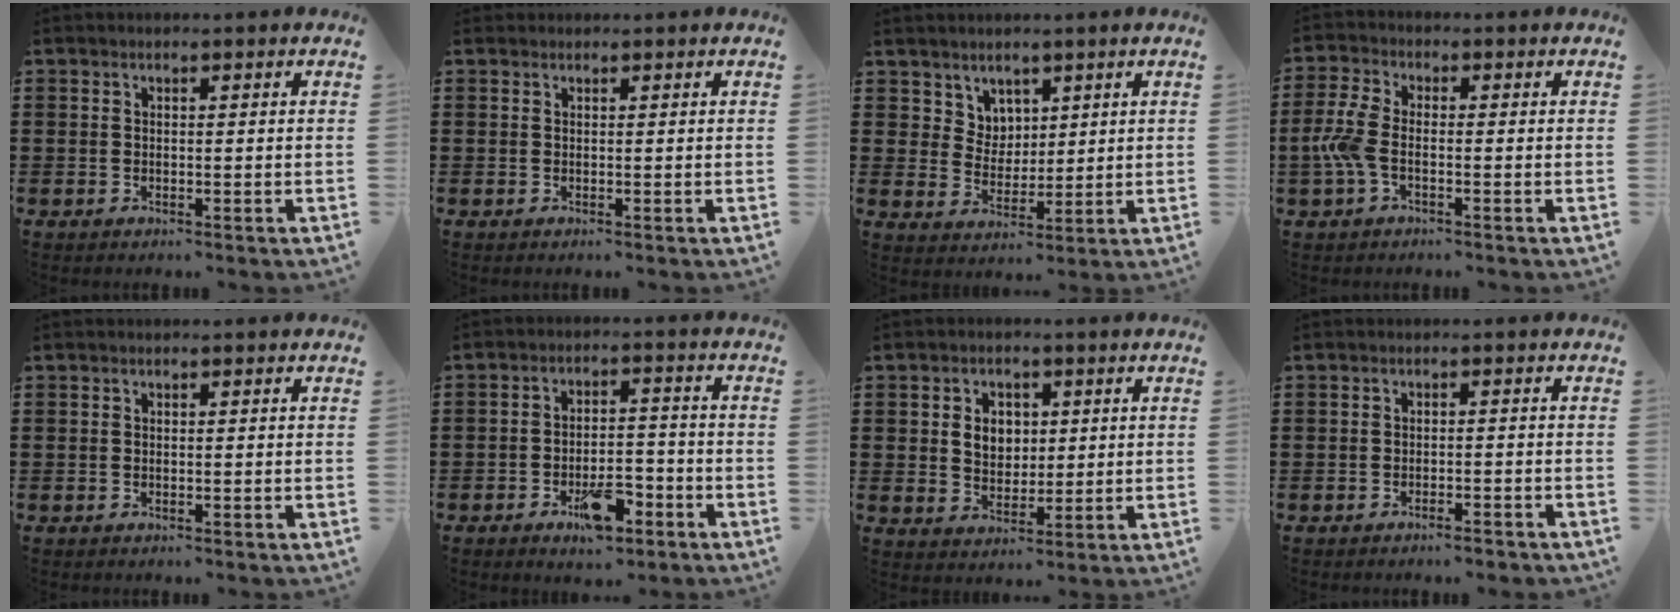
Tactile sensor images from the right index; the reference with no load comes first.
{"total": 0.0}
{"total": 4.6, "force": [3.1, 3.4, 0.3], "torque": [-0.025, 0.006, 0.059]}
{"total": 5.1, "force": [-1.4, 2.3, 4.3], "torque": [-0.109, -0.007, -0.033]}
{"total": 0.0}
{"total": 7.5, "force": [-4.0, 3.0, 5.6], "torque": [-0.087, 0.011, -0.063]}
{"total": 4.4, "force": [0.8, 3.5, 2.5], "torque": [-0.053, 0.010, 0.010]}
{"total": 1.6, "force": [-1.4, 0.0, 0.7], "torque": [-0.016, -0.004, -0.026]}